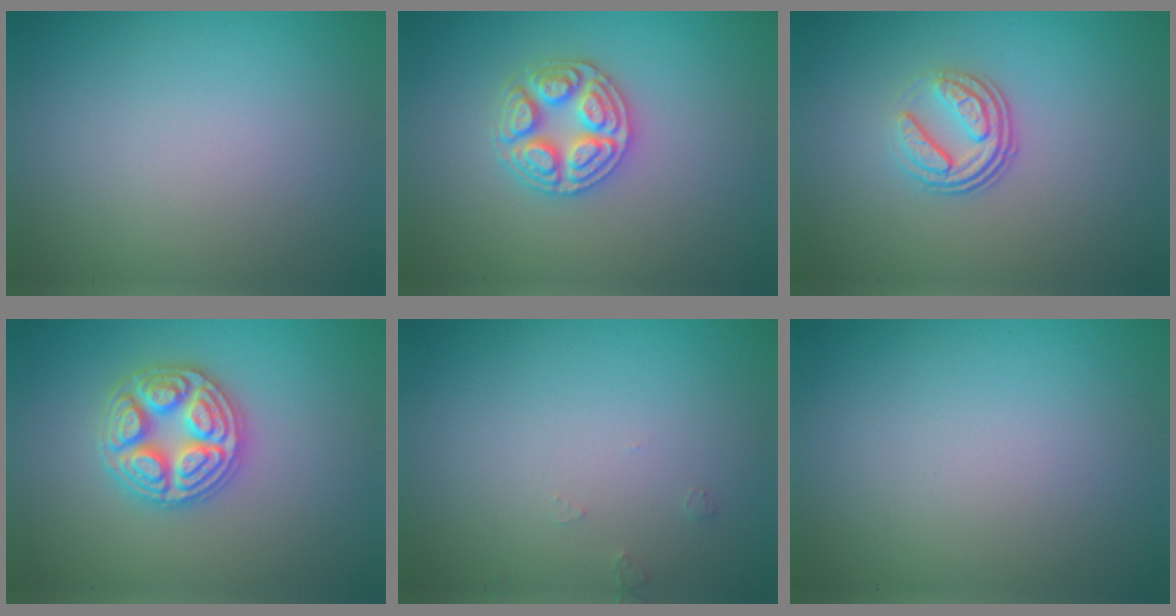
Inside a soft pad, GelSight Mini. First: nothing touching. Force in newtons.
{"total": 3.5, "press": 3.4, "slide": 0.5}
{"total": 3.6, "press": 2.5, "slide": 2.7}
{"total": 4.7, "press": 4.7, "slide": 0.5}
{"total": 0.6, "press": 0.6, "slide": 0.1}
{"total": 0.0}